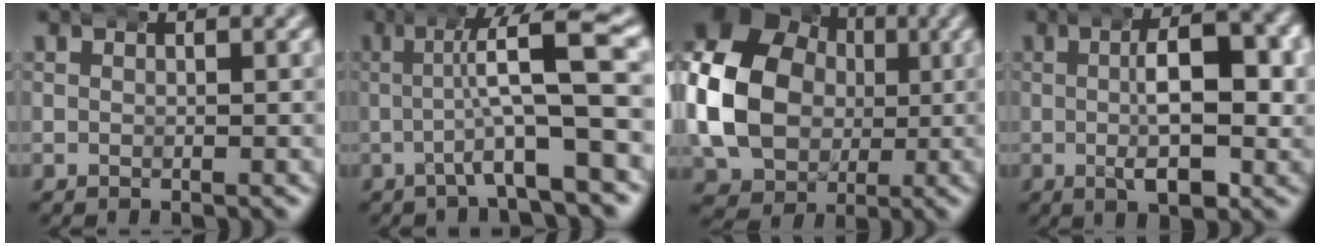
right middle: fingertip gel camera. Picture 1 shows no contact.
{"total": 4.9, "force": [0.0, 0.1, 4.9], "torque": [-0.072, 0.015, -0.007]}
{"total": 12.4, "force": [0.2, 9.9, 7.5], "torque": [-0.159, -0.018, 0.009]}
{"total": 8.5, "force": [0.1, 3.5, 7.8], "torque": [-0.107, 0.005, 0.000]}